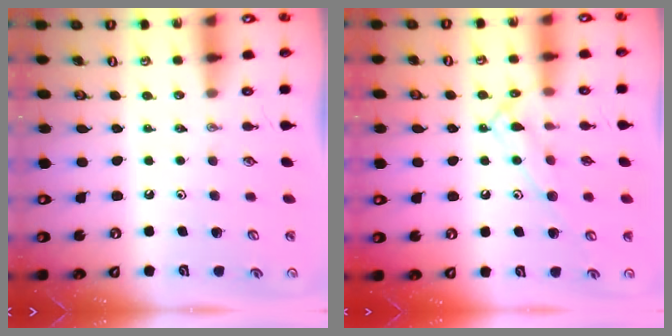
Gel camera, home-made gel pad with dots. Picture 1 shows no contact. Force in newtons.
{"total": 12.2, "press": 12.2, "slide": 0.7}